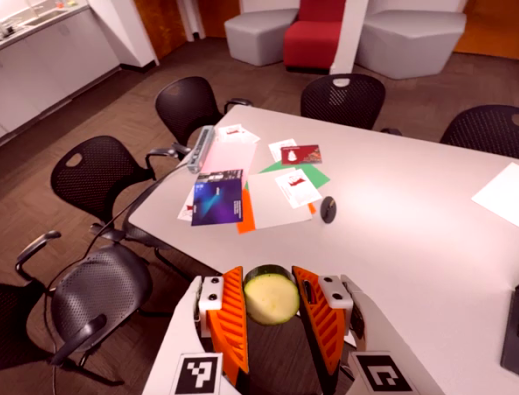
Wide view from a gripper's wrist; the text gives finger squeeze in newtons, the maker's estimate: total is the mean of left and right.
{"total": 11.0, "left": 10.8, "right": 11.2}